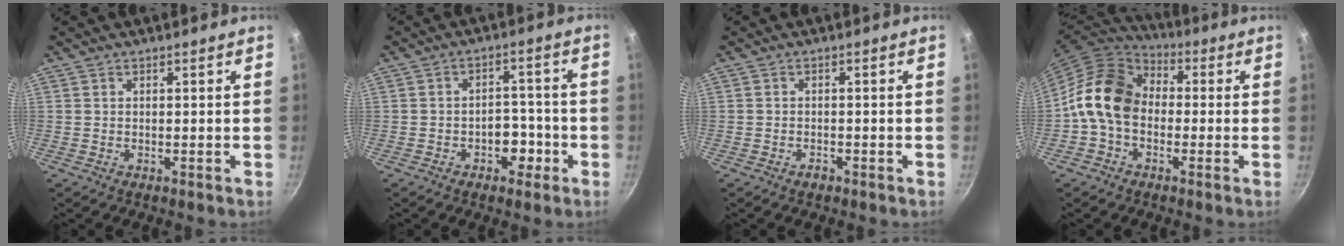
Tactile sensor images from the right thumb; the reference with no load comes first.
{"total": 5.6, "force": [-2.4, 3.9, 3.2], "torque": [-0.011, 0.025, -0.034]}
{"total": 1.3, "force": [-0.9, 0.7, 0.6], "torque": [-0.011, 0.011, -0.015]}
{"total": 13.1, "force": [-0.9, 9.8, 8.6], "torque": [-0.123, 0.034, -0.040]}